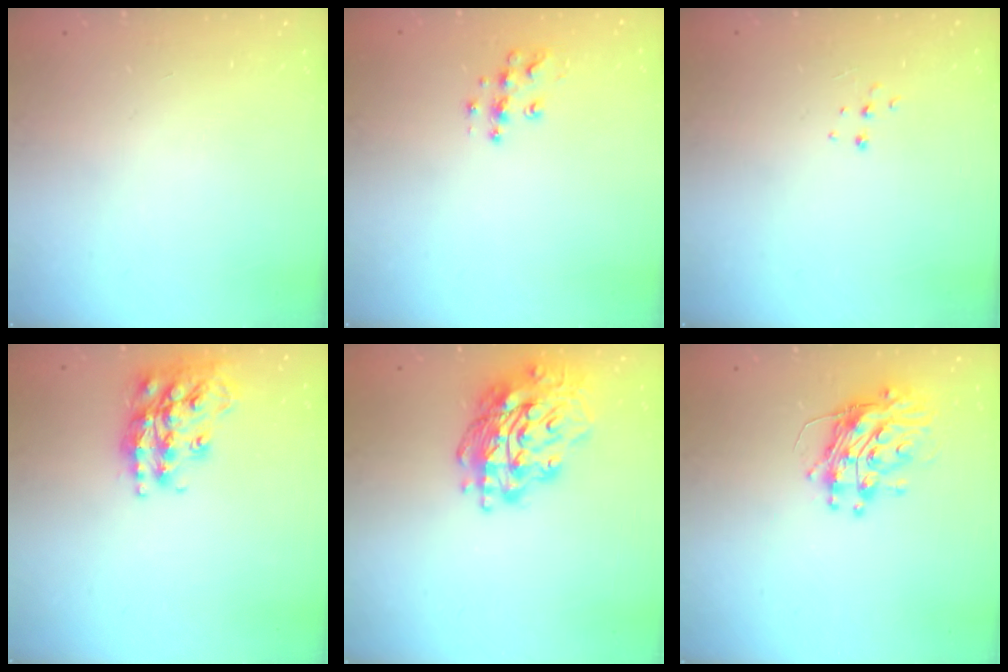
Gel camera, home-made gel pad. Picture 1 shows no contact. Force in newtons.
{"total": 8.7, "press": 8.7, "slide": 0.5}
{"total": 4.6, "press": 4.5, "slide": 0.8}
{"total": 18.4, "press": 18.4, "slide": 1.2}
{"total": 18.0, "press": 17.9, "slide": 1.8}
{"total": 11.4, "press": 11.3, "slide": 1.1}